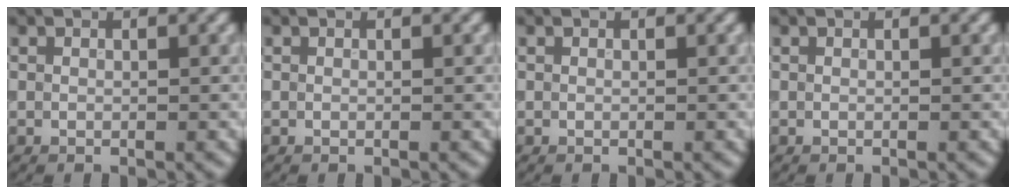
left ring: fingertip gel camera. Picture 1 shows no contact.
{"total": 0.0}
{"total": 0.0}
{"total": 0.0}